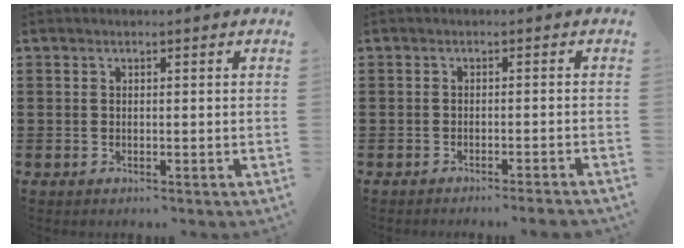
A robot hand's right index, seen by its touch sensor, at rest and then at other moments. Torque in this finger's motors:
{"motor_torque": [0.32, -0.10, 0.05, -0.02]}